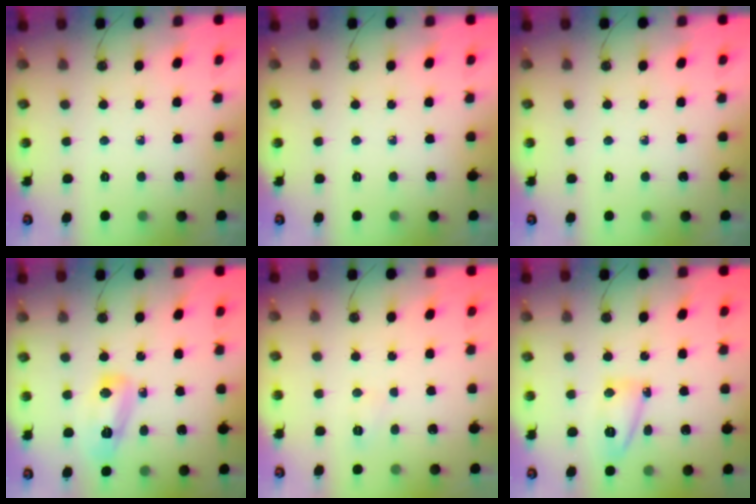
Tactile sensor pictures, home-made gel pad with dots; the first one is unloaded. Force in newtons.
{"total": 0.0}
{"total": 0.0}
{"total": 14.6, "press": 9.6, "slide": 11.0}
{"total": 6.9, "press": 6.9, "slide": 0.6}
{"total": 8.1, "press": 8.1, "slide": 0.6}